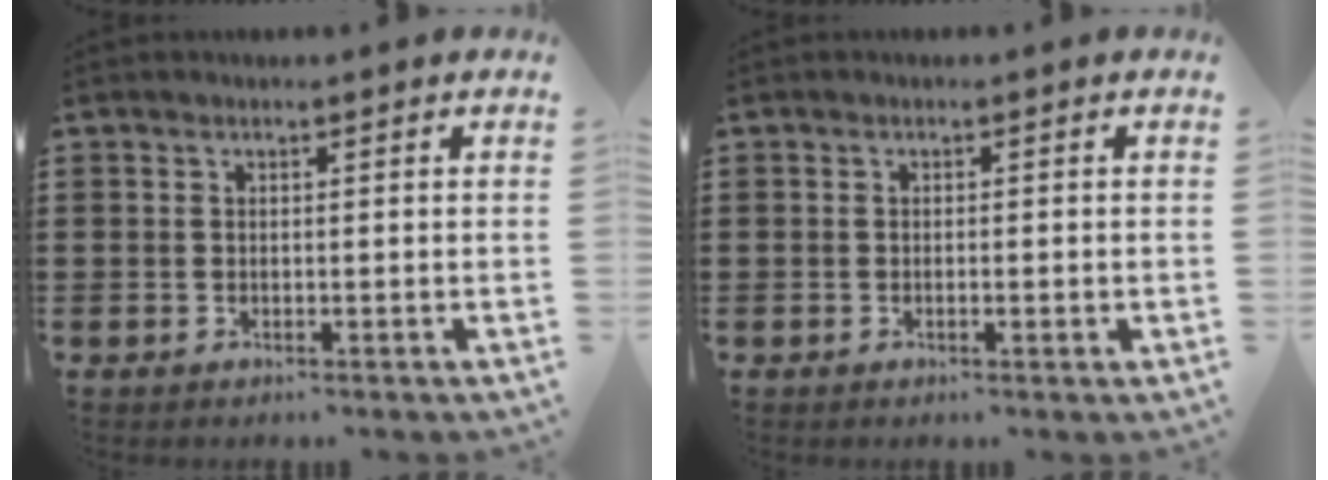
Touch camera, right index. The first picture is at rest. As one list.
[{"total": 0.9, "force": [-0.2, 0.2, 0.9], "torque": [-0.015, -0.003, -0.003]}]